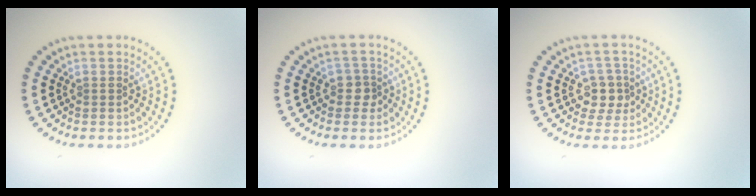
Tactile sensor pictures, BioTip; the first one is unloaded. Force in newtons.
{"total": 1.4, "press": 1.2, "slide": 0.8}
{"total": 2.4, "press": 2.2, "slide": 1.0}